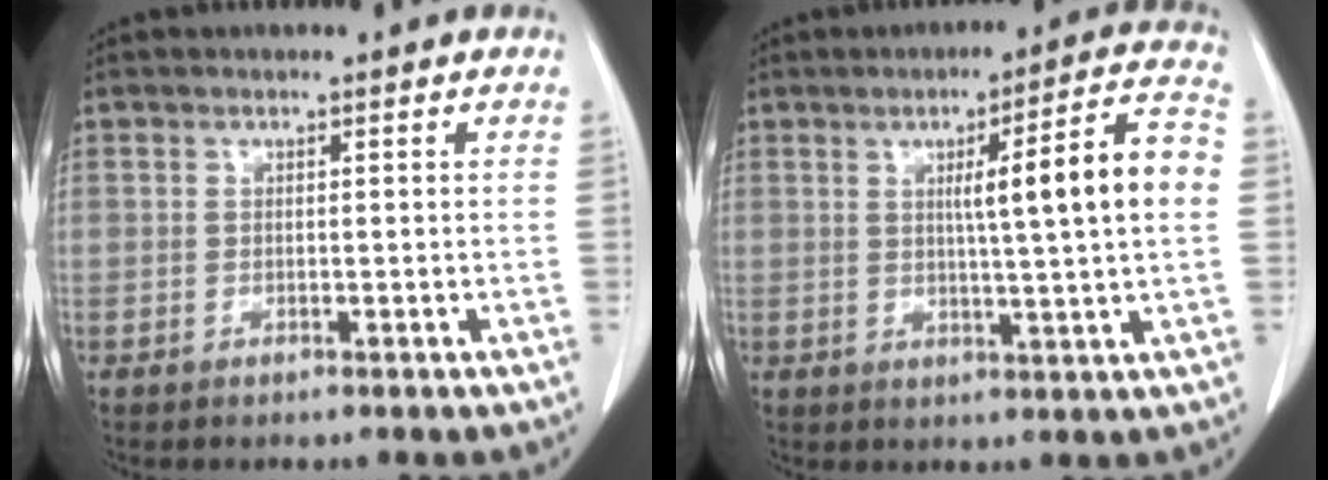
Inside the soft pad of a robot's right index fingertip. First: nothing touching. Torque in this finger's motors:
{"motor_torque": [0.45, 0.23, 0.37, 0.07]}